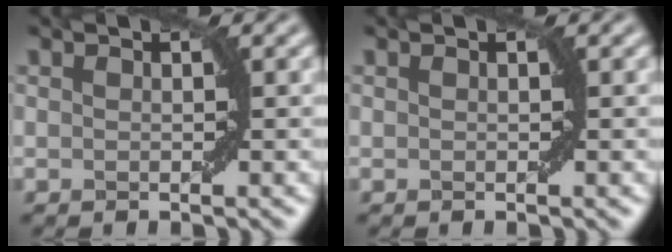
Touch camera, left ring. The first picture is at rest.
{"total": 0.0}